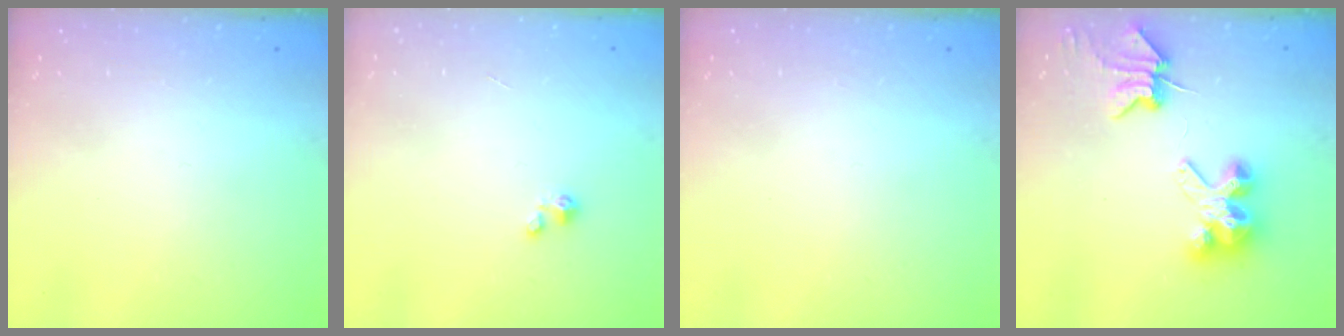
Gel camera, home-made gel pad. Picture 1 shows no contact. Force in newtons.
{"total": 0.8, "press": 0.7, "slide": 0.3}
{"total": 0.0}
{"total": 6.7, "press": 6.7, "slide": 0.9}